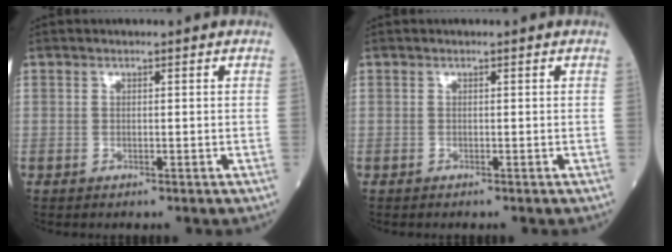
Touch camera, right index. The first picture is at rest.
{"total": 0.0}